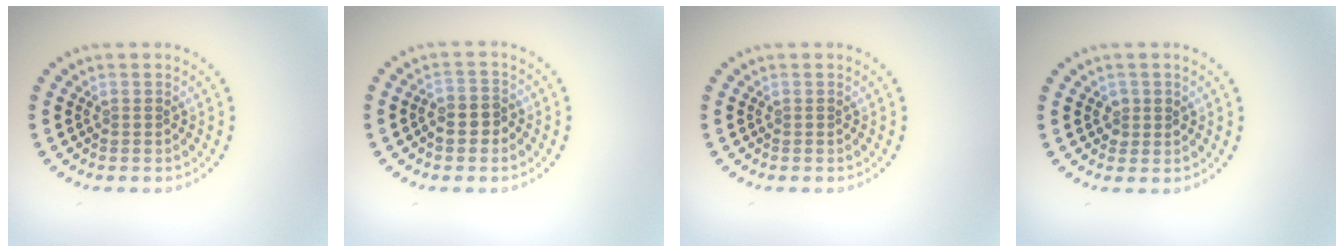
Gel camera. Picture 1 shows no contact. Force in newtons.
{"total": 2.3, "press": 2.1, "slide": 0.9}
{"total": 0.0}
{"total": 1.2, "press": 1.1, "slide": 0.3}